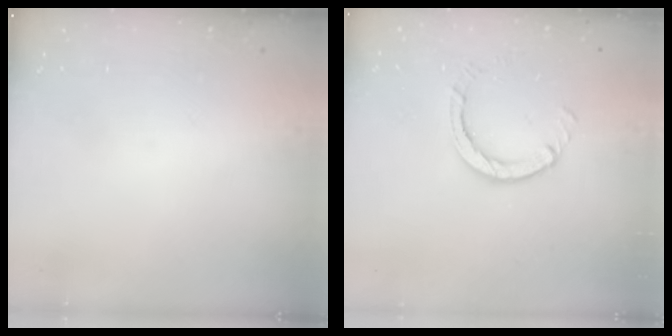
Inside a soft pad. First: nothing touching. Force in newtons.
{"total": 4.2, "press": 4.2, "slide": 0.4}